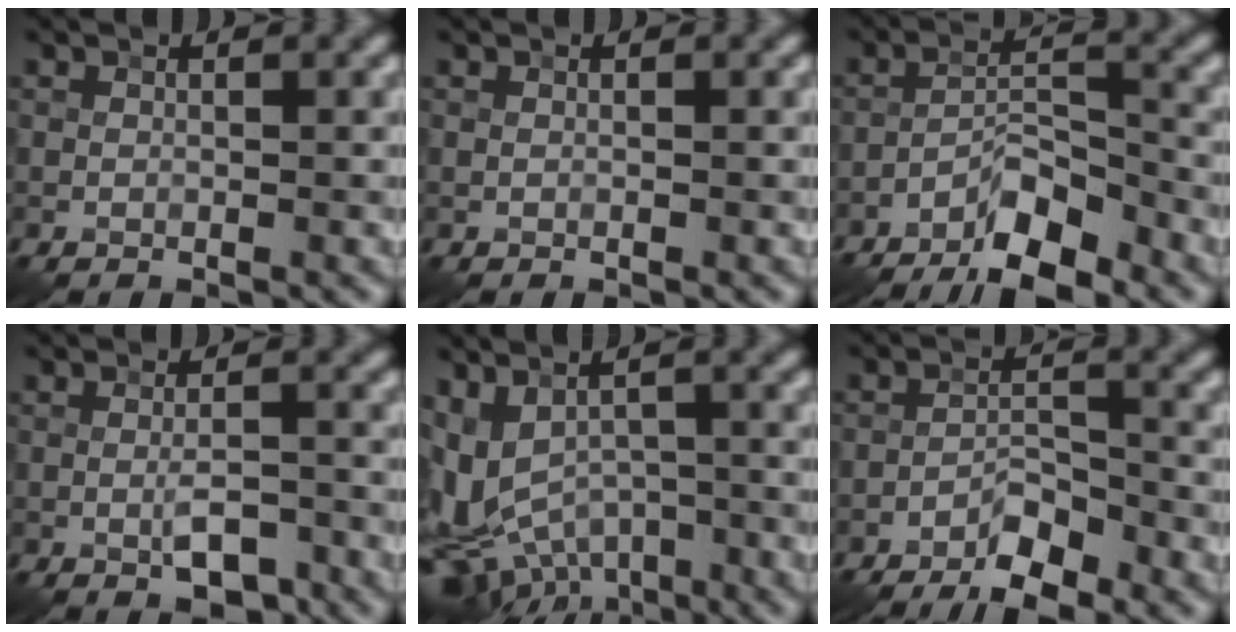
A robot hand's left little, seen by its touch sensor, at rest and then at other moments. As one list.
[{"total": 0.0}, {"total": 6.2, "force": [-4.6, 1.6, 3.8], "torque": [-0.061, 0.006, -0.086]}, {"total": 3.0, "force": [-1.4, 0.9, 2.5], "torque": [-0.043, 0.002, -0.023]}, {"total": 8.2, "force": [-2.0, 5.4, 5.9], "torque": [-0.112, -0.013, -0.028]}, {"total": 4.5, "force": [-3.3, 1.3, 2.7], "torque": [-0.040, 0.006, -0.063]}]